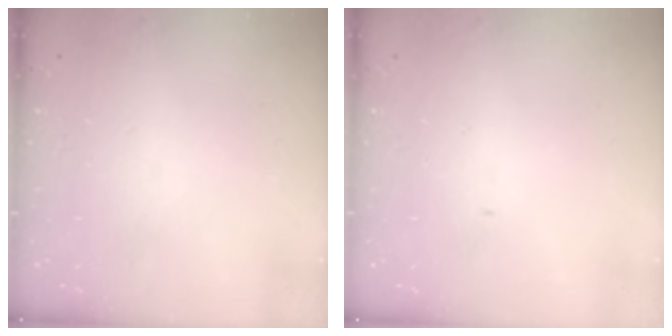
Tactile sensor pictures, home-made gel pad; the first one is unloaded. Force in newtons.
{"total": 0.0}